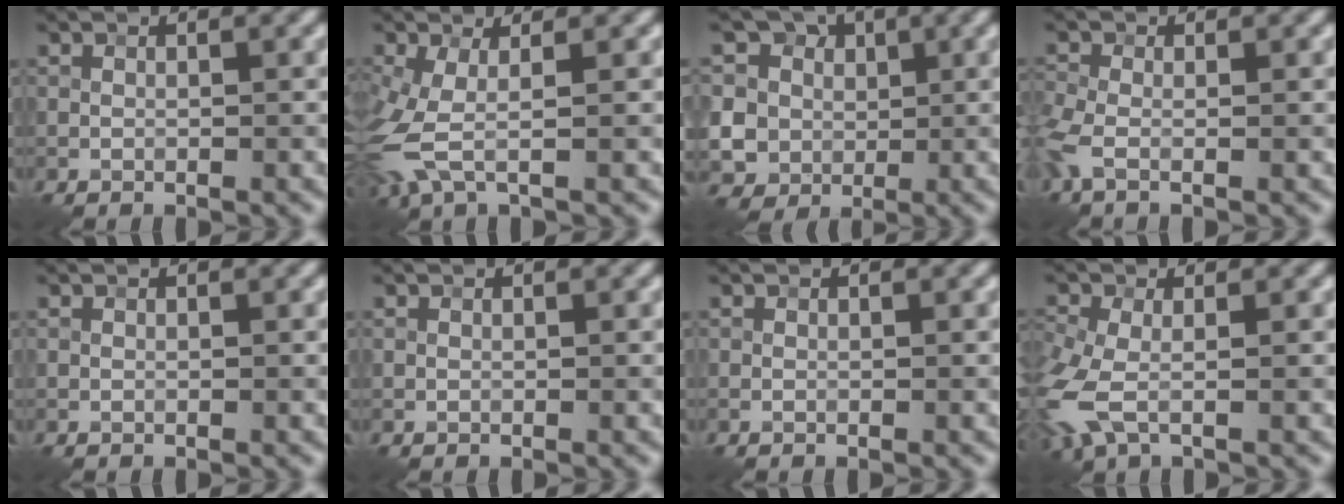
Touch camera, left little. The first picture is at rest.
{"total": 4.0, "force": [-0.6, 1.6, 3.6], "torque": [-0.115, -0.015, -0.017]}
{"total": 9.6, "force": [2.5, 8.7, 3.3], "torque": [-0.085, 0.021, 0.028]}
{"total": 2.8, "force": [-1.1, 1.2, 2.3], "torque": [-0.066, -0.009, -0.033]}
{"total": 0.0}
{"total": 0.0}
{"total": 0.0}
{"total": 5.6, "force": [-1.3, 3.4, 4.3], "torque": [-0.128, -0.016, -0.033]}